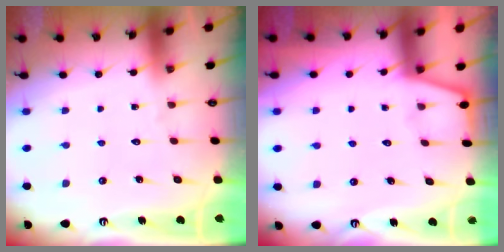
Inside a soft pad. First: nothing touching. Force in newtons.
{"total": 1.1, "press": 1.0, "slide": 0.2}